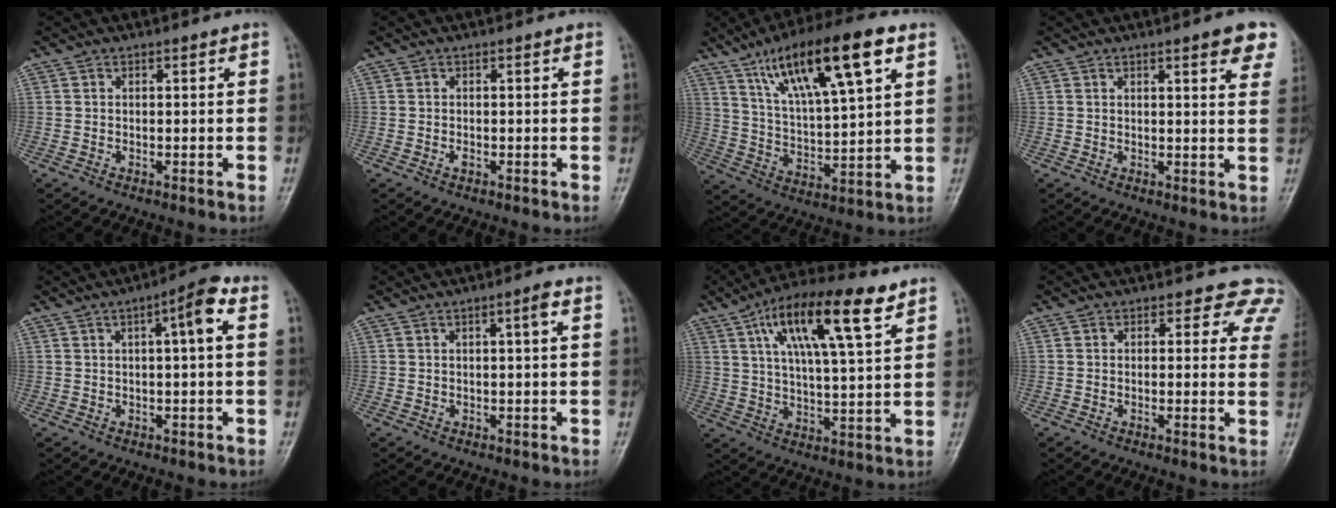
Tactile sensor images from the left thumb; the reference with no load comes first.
{"total": 0.5, "force": [-0.3, 0.3, 0.3], "torque": [-0.001, 0.000, -0.006]}
{"total": 19.4, "force": [9.8, 4.9, 16.0], "torque": [-0.259, -0.019, 0.174]}
{"total": 7.3, "force": [4.4, 1.5, 5.6], "torque": [-0.045, -0.013, 0.046]}
{"total": 5.7, "force": [1.4, 1.0, 5.4], "torque": [-0.083, 0.016, 0.016]}
{"total": 2.1, "force": [0.6, 0.0, 2.0], "torque": [-0.038, 0.003, 0.011]}
{"total": 16.9, "force": [8.4, 4.6, 14.0], "torque": [-0.227, -0.012, 0.141]}
{"total": 6.2, "force": [4.9, 3.5, 1.5], "torque": [0.030, -0.016, 0.027]}